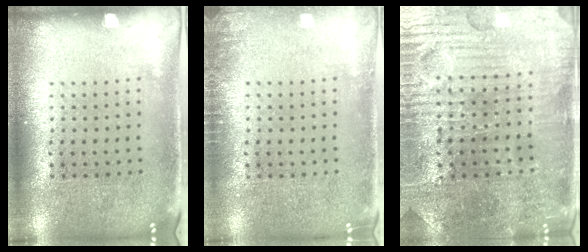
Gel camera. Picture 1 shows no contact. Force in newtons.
{"total": 1.1, "press": 1.1, "slide": 0.2}
{"total": 3.6, "press": 3.6, "slide": 0.4}